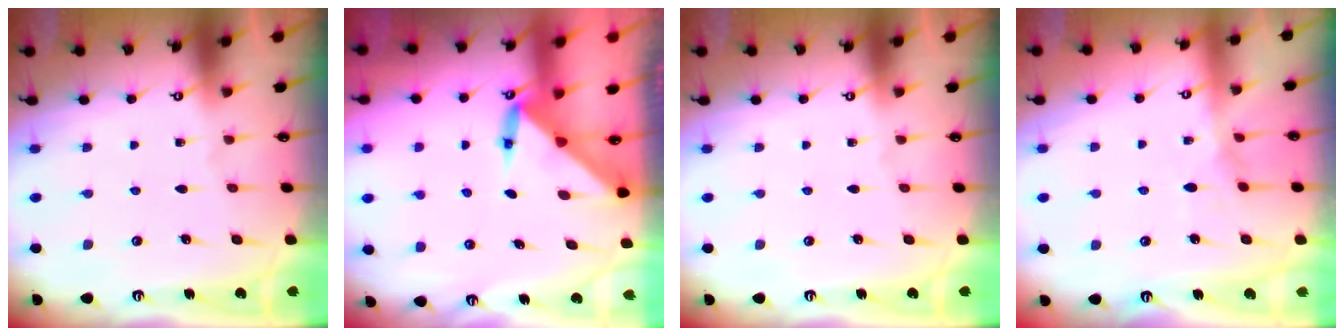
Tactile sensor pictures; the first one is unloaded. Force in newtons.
{"total": 3.5, "press": 3.5, "slide": 0.2}
{"total": 0.0}
{"total": 6.8, "press": 6.8, "slide": 0.8}